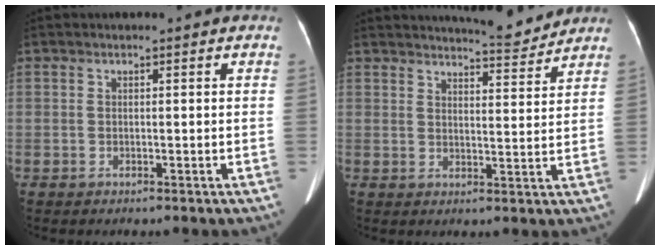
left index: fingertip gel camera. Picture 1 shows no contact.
{"total": 6.6, "force": [6.5, -0.1, 0.9], "torque": [-0.024, -0.014, 0.088]}